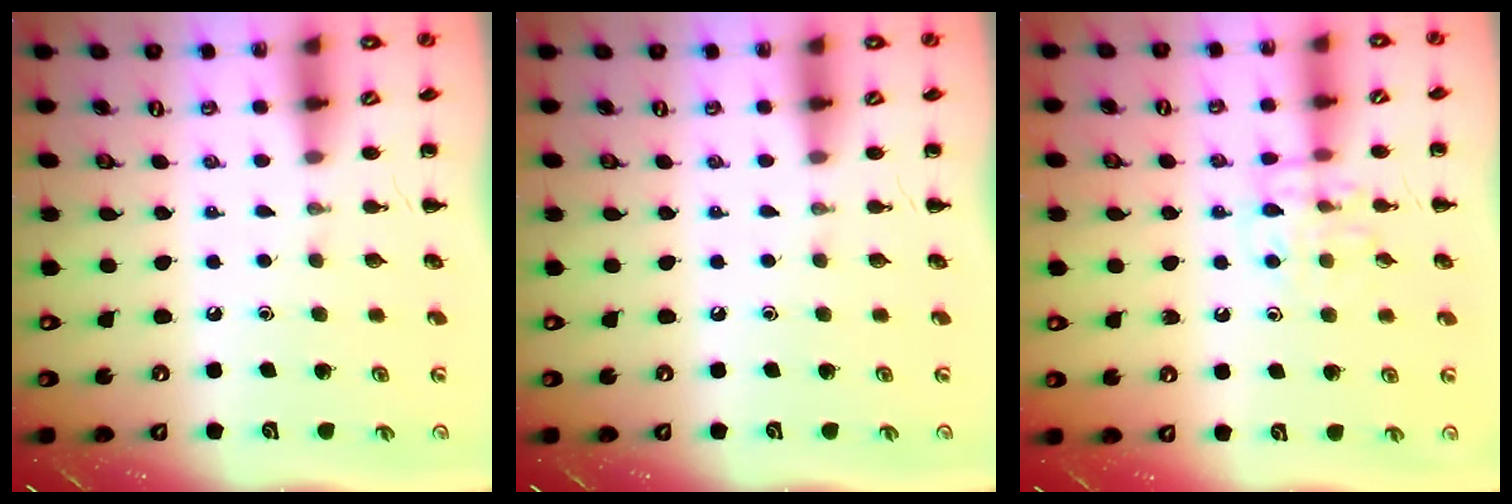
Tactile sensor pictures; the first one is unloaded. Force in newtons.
{"total": 0.0}
{"total": 9.2, "press": 9.2, "slide": 0.5}